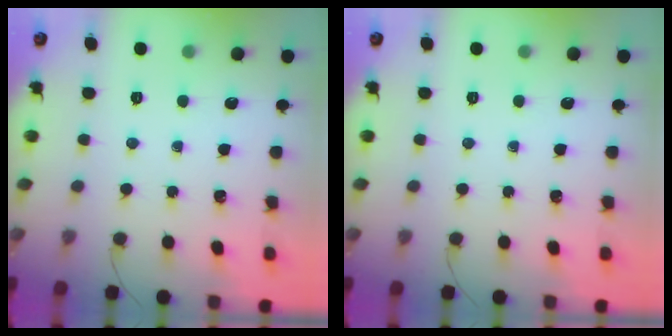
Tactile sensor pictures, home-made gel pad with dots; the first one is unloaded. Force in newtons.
{"total": 0.0}